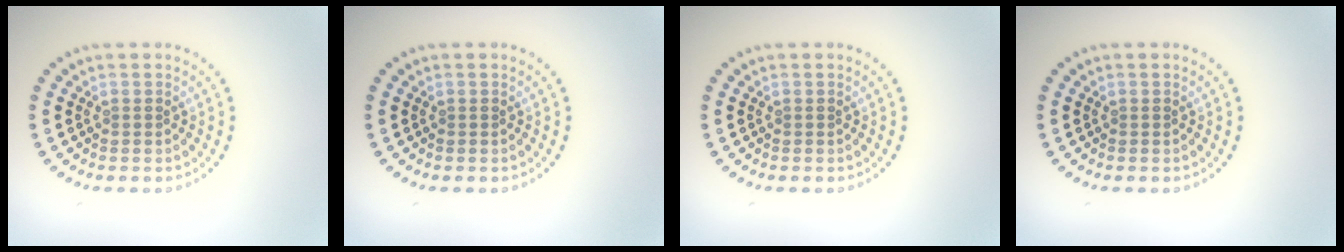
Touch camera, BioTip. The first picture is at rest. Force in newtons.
{"total": 0.0}
{"total": 0.0}
{"total": 0.0}